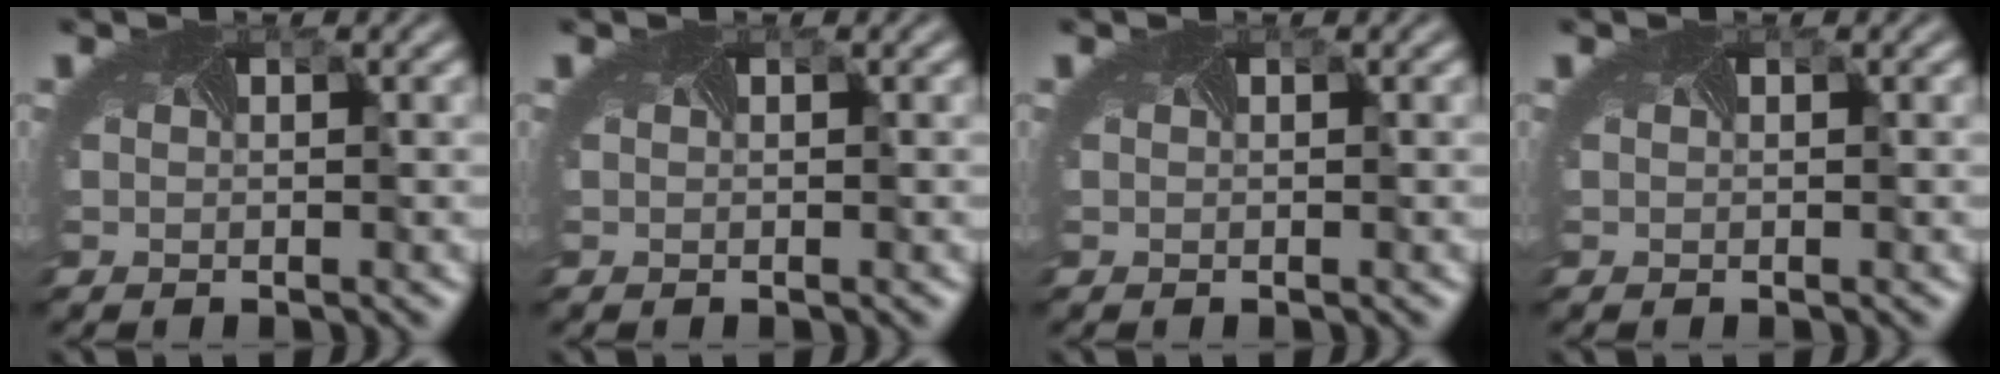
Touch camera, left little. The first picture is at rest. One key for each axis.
{"total": 0.0}
{"total": 0.0}
{"total": 0.0}